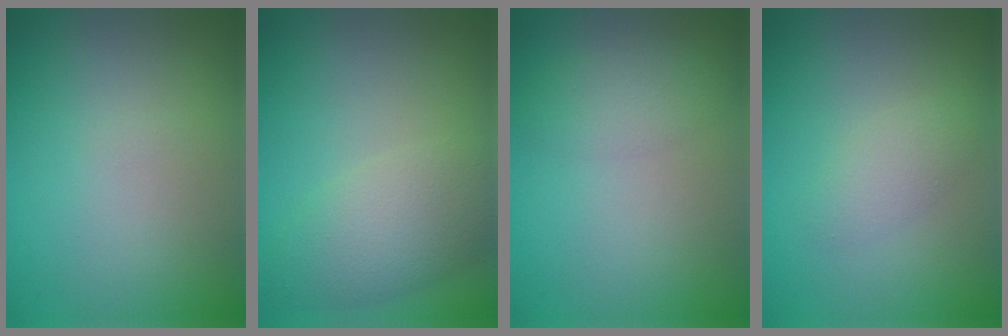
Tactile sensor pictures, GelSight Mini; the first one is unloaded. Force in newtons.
{"total": 4.7, "press": 4.7, "slide": 0.5}
{"total": 2.2, "press": 2.2, "slide": 0.1}
{"total": 1.7, "press": 1.7, "slide": 0.1}